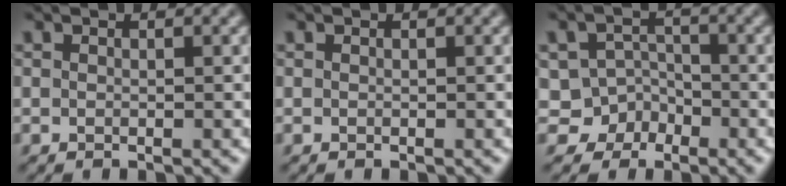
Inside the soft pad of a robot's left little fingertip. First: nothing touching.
{"total": 0.0}
{"total": 4.9, "force": [-2.5, 4.0, 1.0], "torque": [0.012, 0.001, -0.059]}